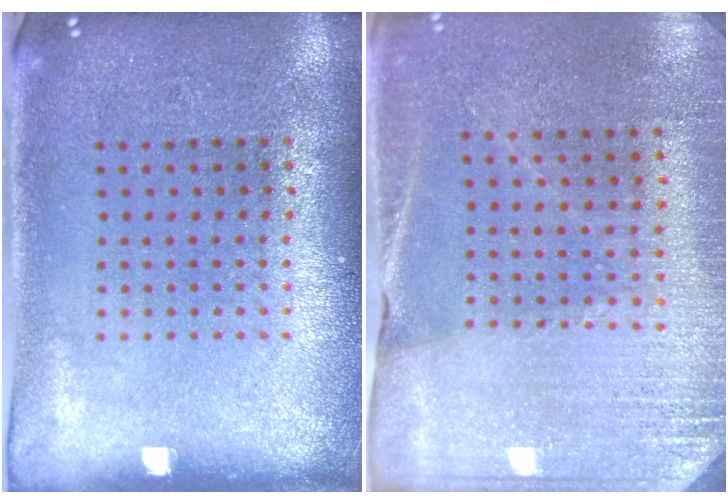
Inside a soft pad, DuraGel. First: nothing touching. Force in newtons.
{"total": 2.7, "press": 2.7, "slide": 0.6}